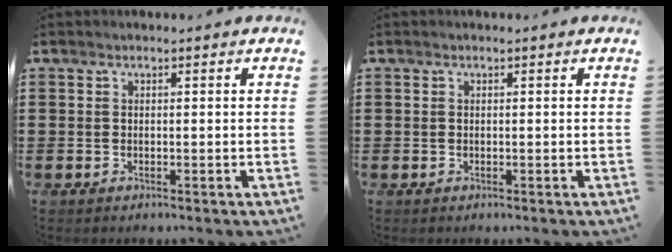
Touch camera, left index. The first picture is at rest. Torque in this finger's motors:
{"motor_torque": [0.08, -0.03, 0.00, 0.00]}